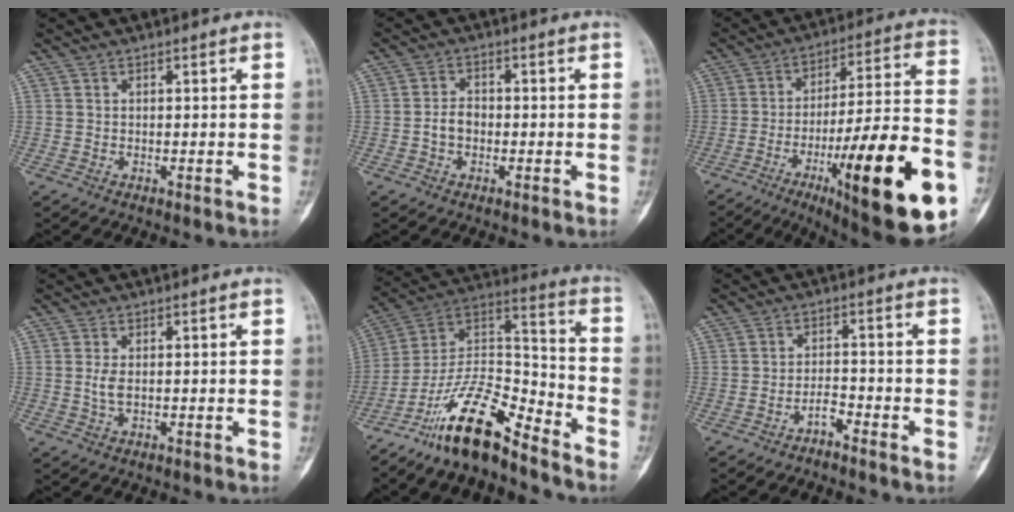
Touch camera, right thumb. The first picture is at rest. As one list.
[{"total": 3.4, "force": [-0.8, 2.5, 2.2], "torque": [-0.035, 0.014, -0.021]}, {"total": 28.5, "force": [-11.1, 6.0, 25.5], "torque": [-0.348, 0.040, -0.159]}, {"total": 2.3, "force": [0.0, 1.1, 2.1], "torque": [-0.051, -0.002, 0.000]}, {"total": 17.3, "force": [-13.1, 4.9, 10.2], "torque": [-0.171, 0.103, -0.241]}, {"total": 2.7, "force": [-2.3, 0.6, 1.3], "torque": [-0.022, 0.025, -0.044]}]